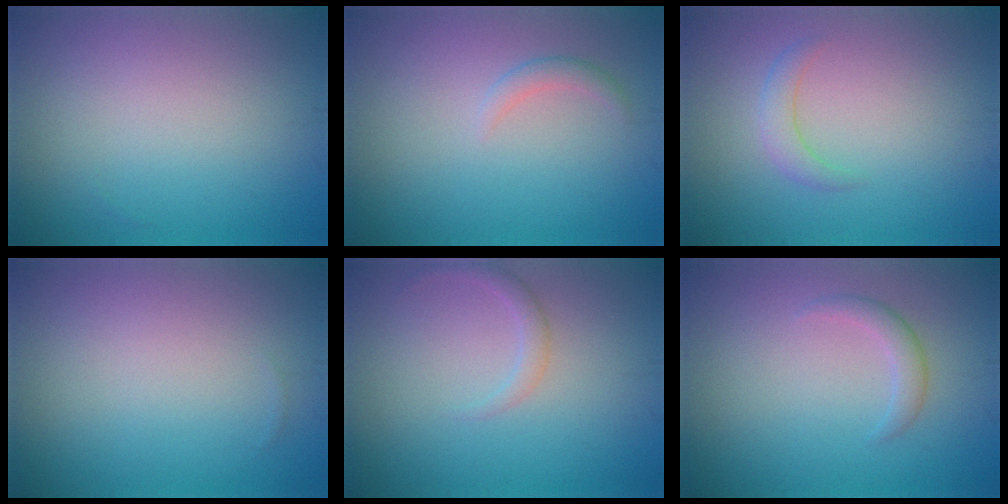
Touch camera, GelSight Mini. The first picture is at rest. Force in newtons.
{"total": 1.1, "press": 1.1, "slide": 0.1}
{"total": 1.7, "press": 1.6, "slide": 0.2}
{"total": 0.0}
{"total": 1.4, "press": 1.4, "slide": 0.1}
{"total": 1.6, "press": 1.6, "slide": 0.0}